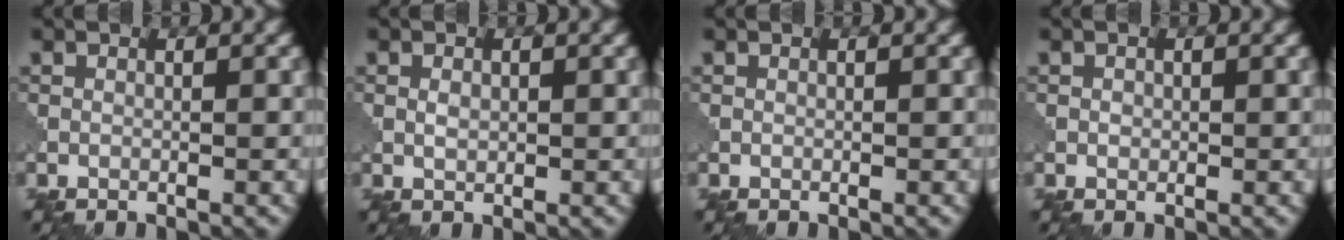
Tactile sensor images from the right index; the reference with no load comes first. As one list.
[{"total": 1.1, "force": [0.1, 0.7, 0.8], "torque": [-0.017, 0.000, 0.002]}, {"total": 0.0}, {"total": 0.6, "force": [0.1, 0.5, 0.2], "torque": [-0.002, -0.001, 0.000]}]